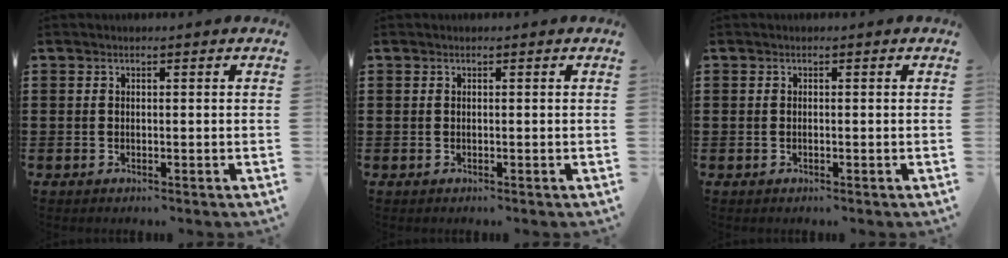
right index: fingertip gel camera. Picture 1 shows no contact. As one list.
[{"total": 0.0}, {"total": 0.0}]